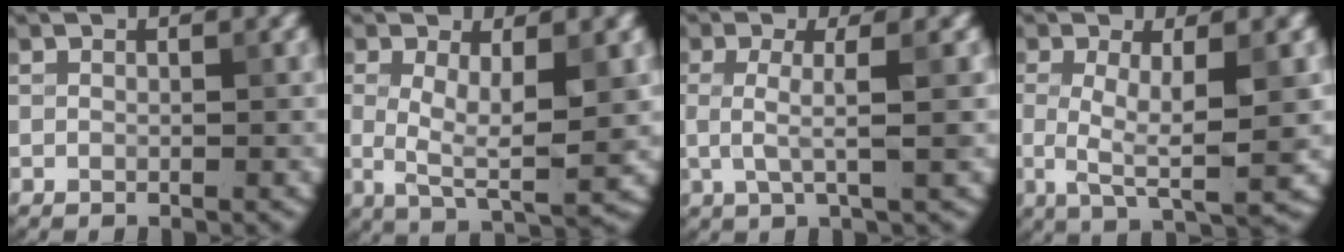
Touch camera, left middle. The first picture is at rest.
{"total": 5.6, "force": [0.1, 1.9, 5.3], "torque": [-0.106, -0.008, 0.001]}
{"total": 3.2, "force": [-0.1, 0.6, 3.1], "torque": [-0.064, -0.002, -0.004]}
{"total": 5.8, "force": [-0.4, 1.4, 5.6], "torque": [-0.105, -0.007, -0.009]}